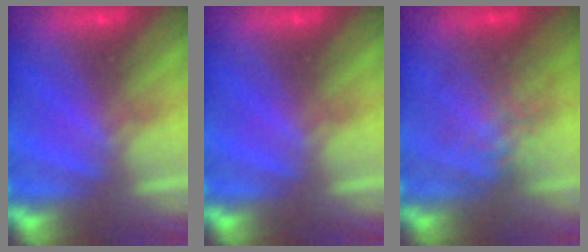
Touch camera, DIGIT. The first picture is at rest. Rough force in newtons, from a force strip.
{"total": 0.0}
{"total": 2.2}